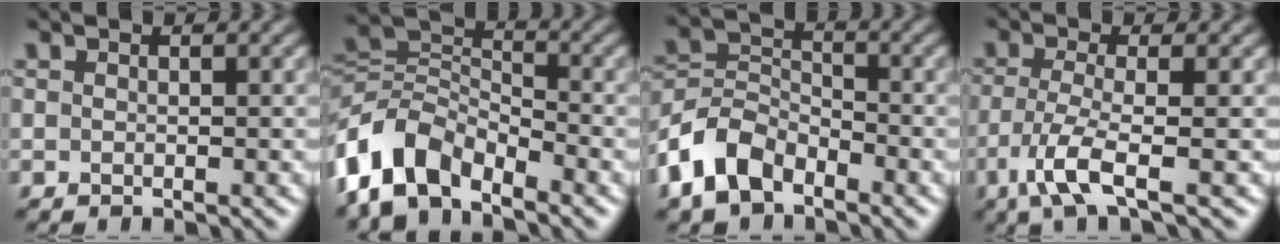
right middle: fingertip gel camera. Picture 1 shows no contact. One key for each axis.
{"total": 7.0, "fx": -4.5, "fy": 3.7, "fz": 3.9, "tx": -0.072, "ty": 0.004, "tz": -0.100}
{"total": 5.8, "fx": -3.8, "fy": 3.4, "fz": 2.9, "tx": -0.063, "ty": 0.003, "tz": -0.086}
{"total": 4.0, "fx": -1.9, "fy": 0.7, "fz": 3.5, "tx": -0.076, "ty": -0.008, "tz": -0.046}